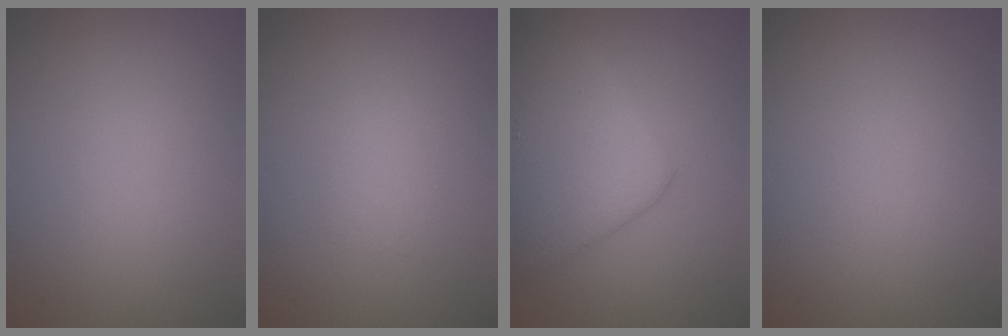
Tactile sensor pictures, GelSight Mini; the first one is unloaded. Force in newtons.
{"total": 1.0, "press": 1.0, "slide": 0.0}
{"total": 7.2, "press": 7.2, "slide": 0.3}
{"total": 0.0}